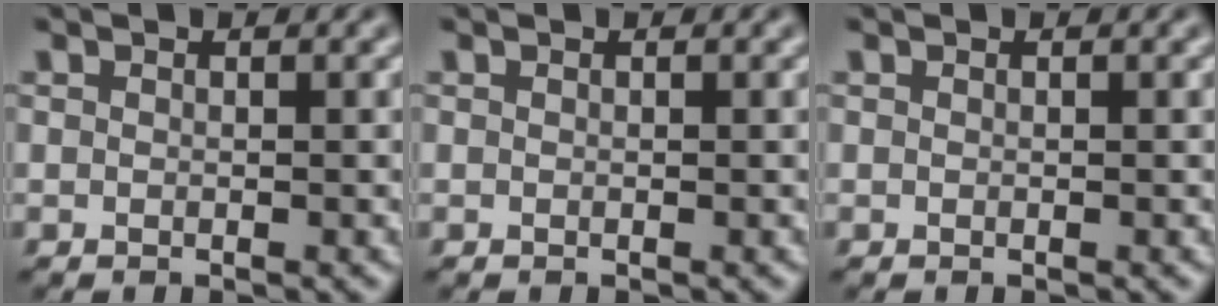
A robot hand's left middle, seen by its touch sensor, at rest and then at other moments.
{"total": 0.0}
{"total": 0.0}